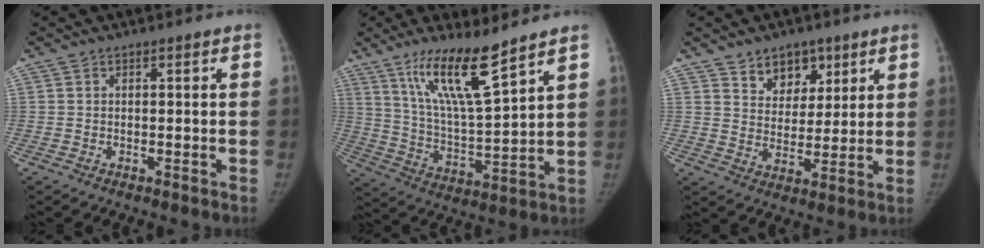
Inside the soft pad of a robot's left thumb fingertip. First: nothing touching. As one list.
[{"total": 14.1, "force": [9.5, 1.9, 10.3], "torque": [-0.179, -0.066, 0.187]}, {"total": 8.1, "force": [5.1, 5.6, 2.9], "torque": [-0.006, -0.029, 0.087]}]